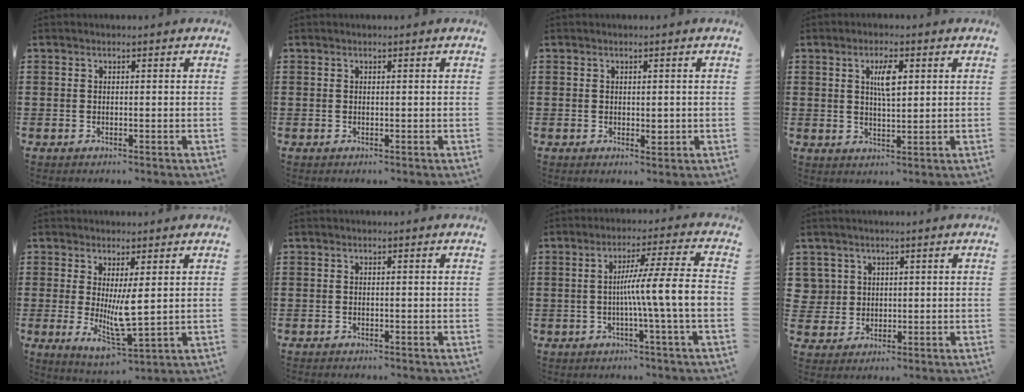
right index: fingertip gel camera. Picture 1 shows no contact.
{"total": 0.0}
{"total": 1.6, "force": [0.0, 1.0, 1.2], "torque": [-0.014, -0.002, -0.001]}
{"total": 4.3, "force": [1.3, 1.3, 3.9], "torque": [-0.065, 0.002, 0.016]}
{"total": 6.3, "force": [0.3, 1.5, 6.1], "torque": [-0.103, -0.019, 0.006]}
{"total": 0.6, "force": [-0.6, 0.0, 0.0], "torque": [-0.001, -0.003, -0.012]}
{"total": 9.2, "force": [-1.6, -1.0, 9.0], "torque": [-0.160, -0.008, -0.035]}
{"total": 3.1, "force": [1.0, 2.9, 0.1], "torque": [-0.018, 0.012, 0.019]}